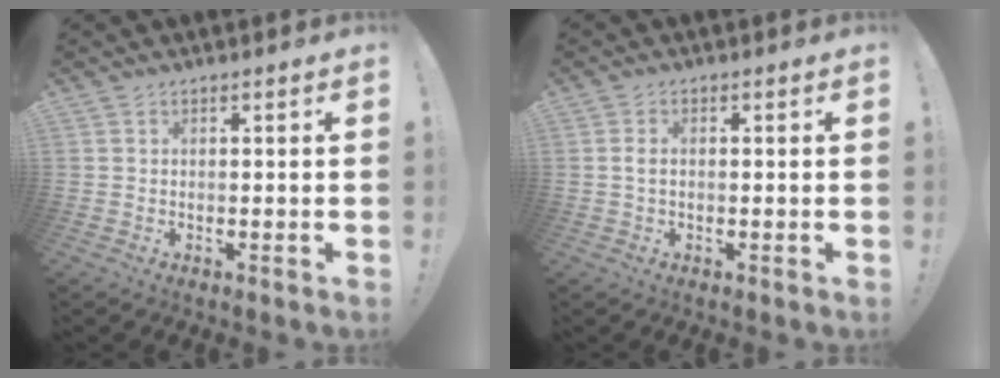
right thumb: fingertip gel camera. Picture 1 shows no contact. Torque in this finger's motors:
{"motor_torque": [-0.38, -0.01, 0.04, 0.21, -0.01]}